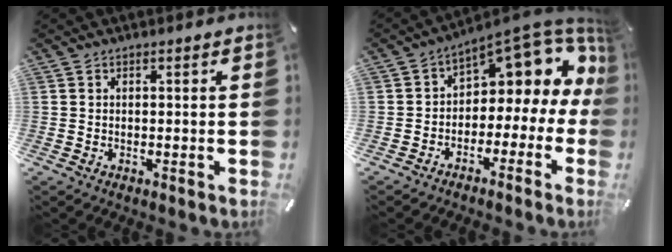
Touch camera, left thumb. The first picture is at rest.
{"total": 9.8, "force": [5.6, 5.4, 5.9], "torque": [-0.090, -0.053, 0.093]}